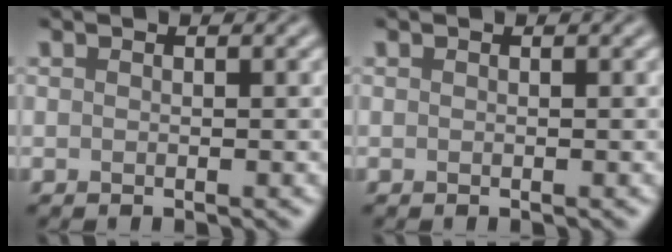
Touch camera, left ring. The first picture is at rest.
{"total": 0.0}